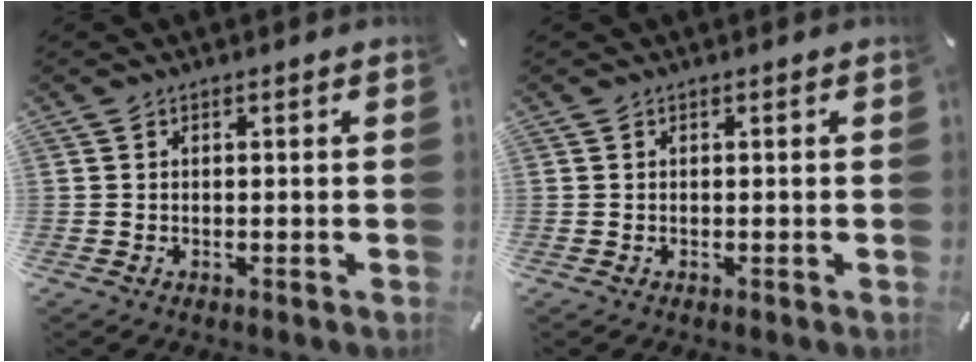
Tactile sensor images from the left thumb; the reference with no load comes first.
{"total": 0.0}